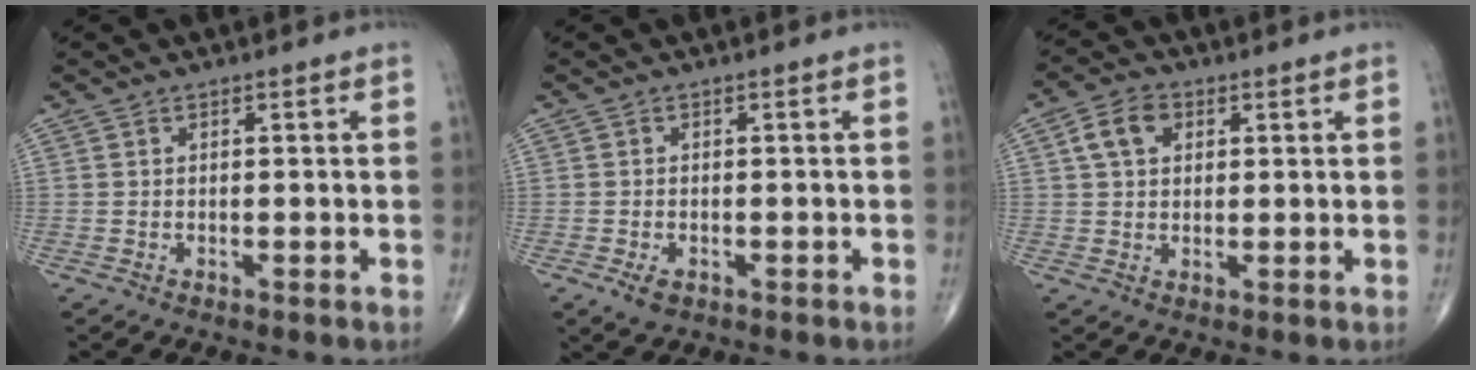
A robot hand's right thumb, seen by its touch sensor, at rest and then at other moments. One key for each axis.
{"total": 4.3, "fx": -1.7, "fy": 2.7, "fz": 2.9, "tx": -0.049, "ty": -0.001, "tz": -0.020}
{"total": 5.9, "fx": 1.9, "fy": 4.2, "fz": 3.7, "tx": -0.058, "ty": 0.008, "tz": 0.030}